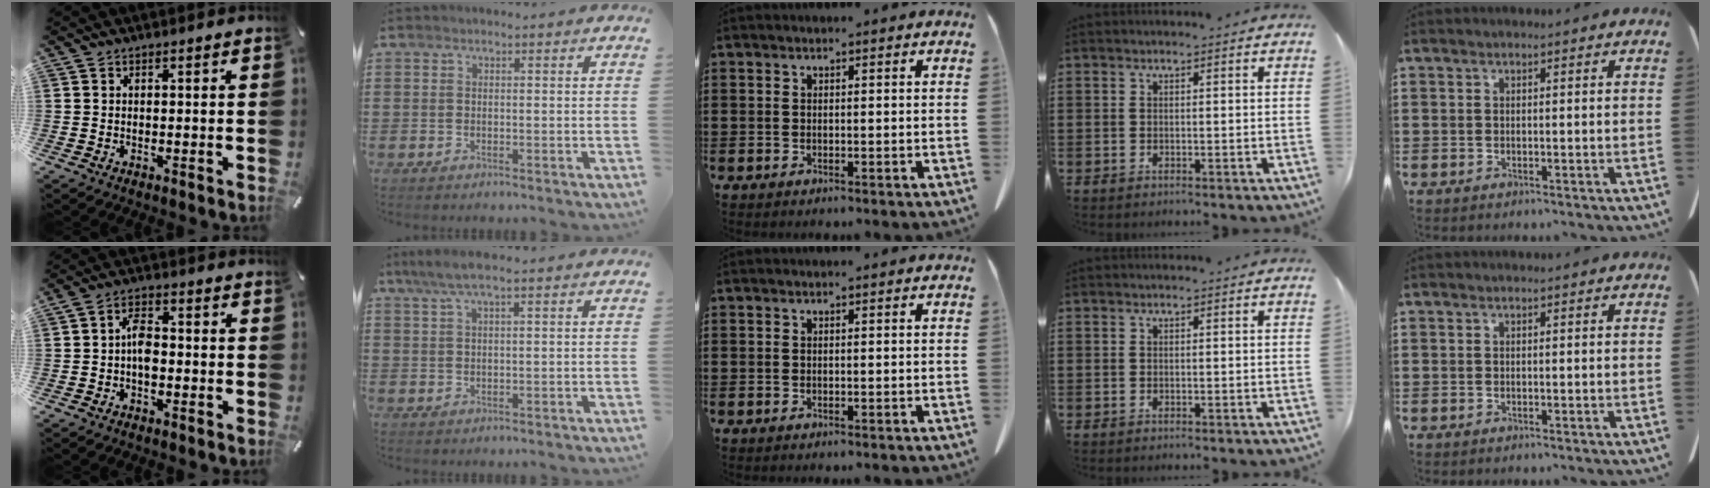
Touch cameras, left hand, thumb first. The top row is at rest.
{"thumb": {"total": 5.2, "force": [-1.3, 2.9, 4.0], "torque": [-0.085, 0.008, -0.025]}, "index": {"total": 3.8, "force": [1.9, 0.5, 3.2], "torque": [-0.071, 0.001, 0.032]}}